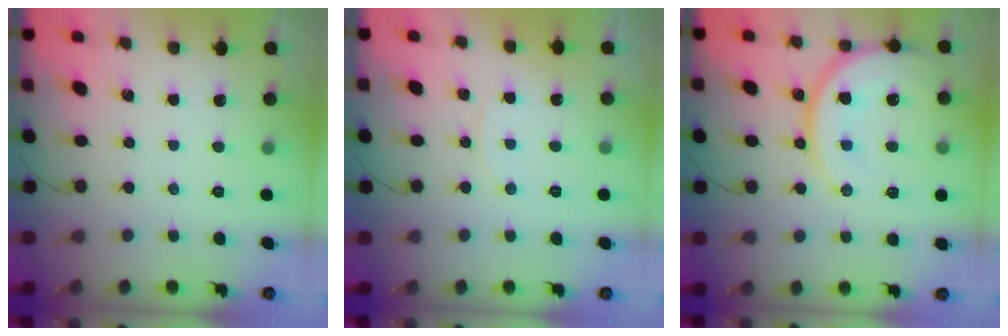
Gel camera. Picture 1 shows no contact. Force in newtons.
{"total": 3.6, "press": 3.6, "slide": 0.4}
{"total": 15.9, "press": 15.6, "slide": 2.7}